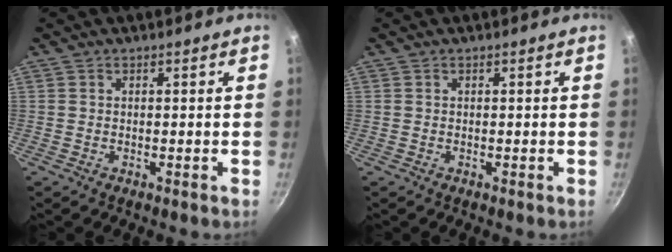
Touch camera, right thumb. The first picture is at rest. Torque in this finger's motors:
{"motor_torque": [-0.56, 0.19, 0.01, -0.41, 0.02]}